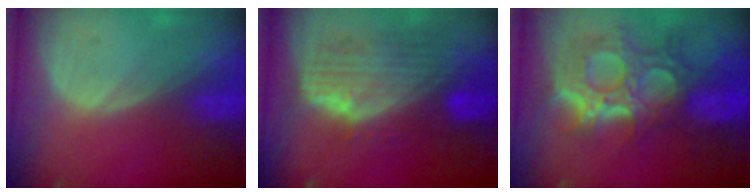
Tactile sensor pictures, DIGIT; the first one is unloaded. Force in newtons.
{"total": 10.0, "press": 8.8, "slide": 4.6}
{"total": 12.1, "press": 10.8, "slide": 5.5}